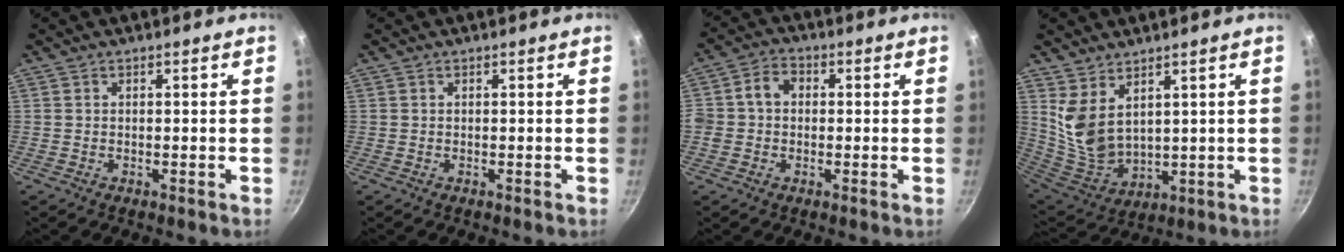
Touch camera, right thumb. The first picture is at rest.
{"total": 0.0}
{"total": 5.2, "force": [0.2, 4.4, 2.9], "torque": [-0.031, 0.013, -0.009]}
{"total": 9.6, "force": [4.7, 5.6, 6.2], "torque": [-0.107, -0.059, 0.112]}